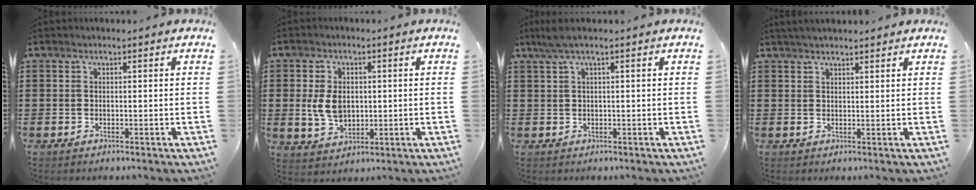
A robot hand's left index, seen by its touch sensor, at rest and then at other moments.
{"total": 5.8, "force": [0.4, 4.0, 4.2], "torque": [-0.101, 0.001, -0.002]}
{"total": 1.9, "force": [0.5, 0.0, 1.8], "torque": [-0.042, -0.004, 0.007]}
{"total": 1.8, "force": [1.7, 0.2, 0.6], "torque": [-0.015, 0.003, 0.033]}